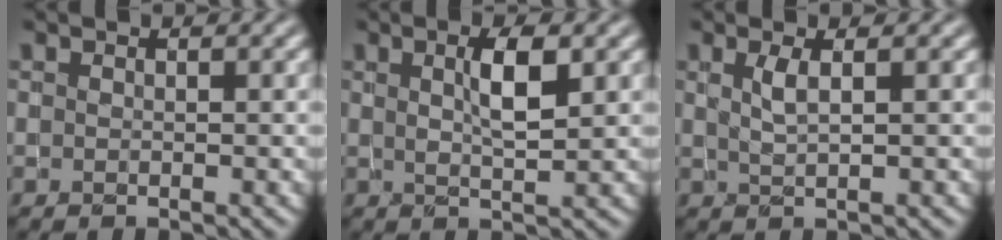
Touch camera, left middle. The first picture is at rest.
{"total": 3.1, "force": [0.9, 0.7, 2.9], "torque": [-0.049, 0.002, 0.015]}
{"total": 1.5, "force": [0.4, 0.4, 1.4], "torque": [-0.027, -0.001, 0.008]}